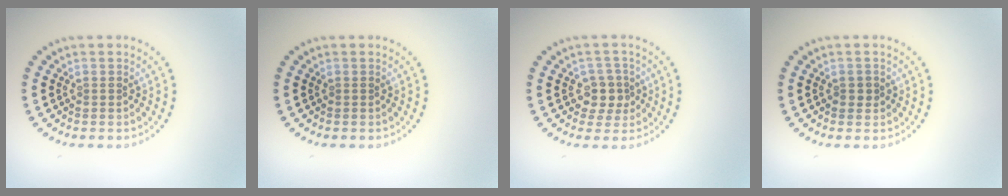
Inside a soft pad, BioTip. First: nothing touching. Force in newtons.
{"total": 0.0}
{"total": 2.4, "press": 2.1, "slide": 1.0}
{"total": 1.1, "press": 1.1, "slide": 0.2}